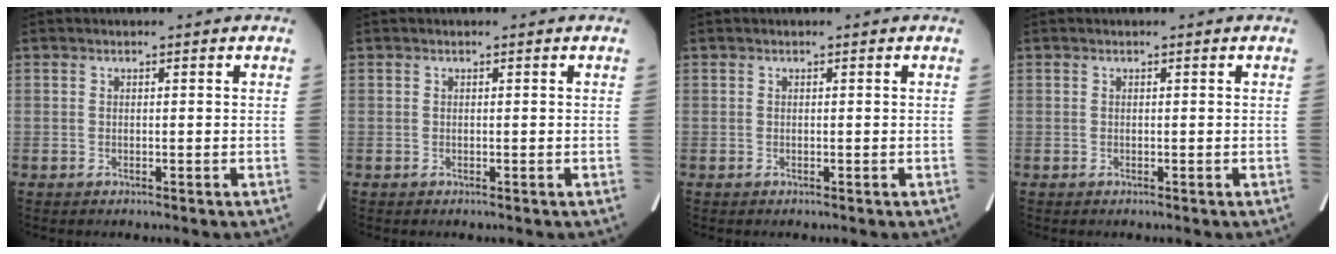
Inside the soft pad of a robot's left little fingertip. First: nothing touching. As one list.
[{"total": 0.0}, {"total": 0.0}, {"total": 0.0}]